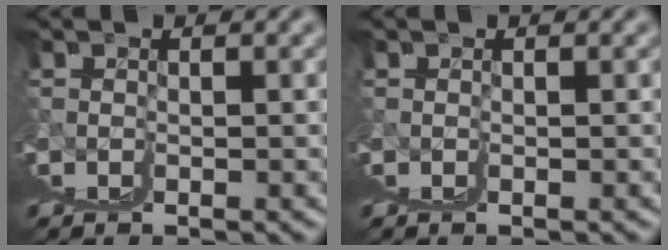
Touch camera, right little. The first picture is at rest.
{"total": 0.0}